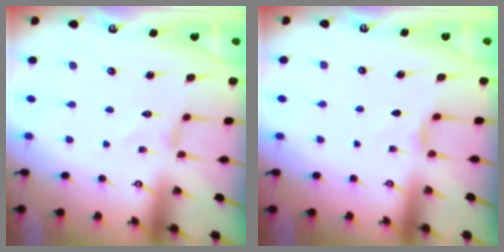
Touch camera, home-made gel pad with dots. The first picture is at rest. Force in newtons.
{"total": 3.0, "press": 2.9, "slide": 0.5}